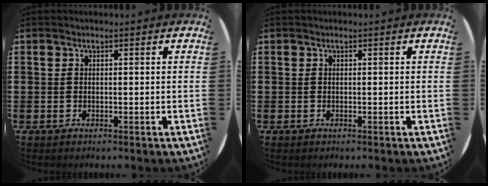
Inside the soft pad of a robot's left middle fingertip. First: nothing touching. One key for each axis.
{"total": 0.0}